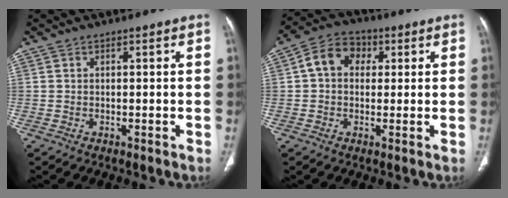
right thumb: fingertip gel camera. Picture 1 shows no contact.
{"total": 7.6, "force": [1.5, 6.0, 4.5], "torque": [-0.055, 0.017, 0.014]}